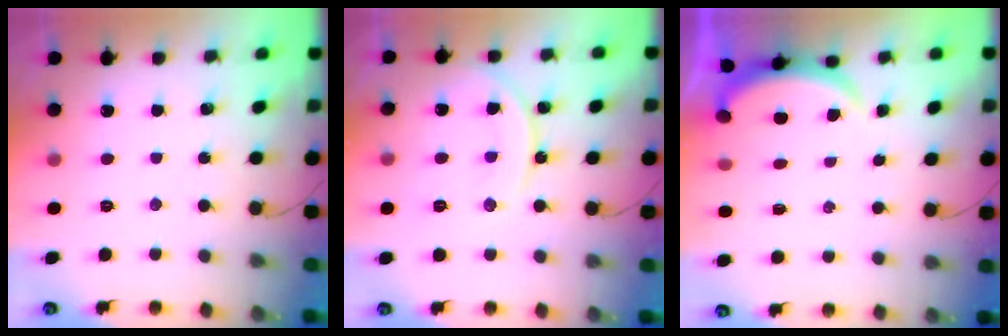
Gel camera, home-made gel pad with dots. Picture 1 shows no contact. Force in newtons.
{"total": 11.7, "press": 11.6, "slide": 1.1}
{"total": 3.2, "press": 3.2, "slide": 0.6}